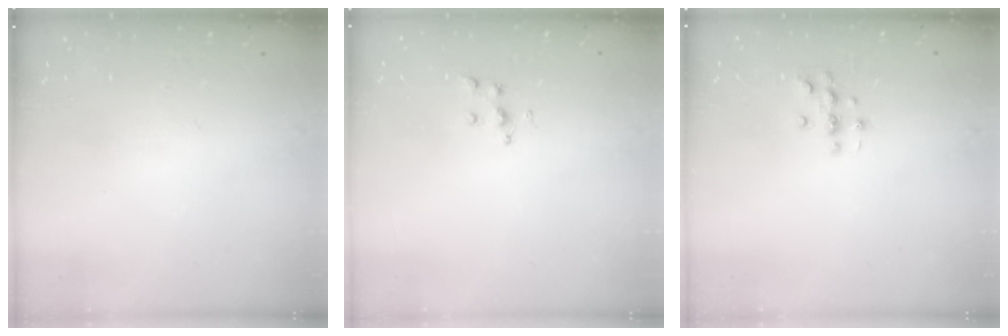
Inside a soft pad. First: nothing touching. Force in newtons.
{"total": 5.9, "press": 5.9, "slide": 0.3}
{"total": 3.2, "press": 3.2, "slide": 0.3}